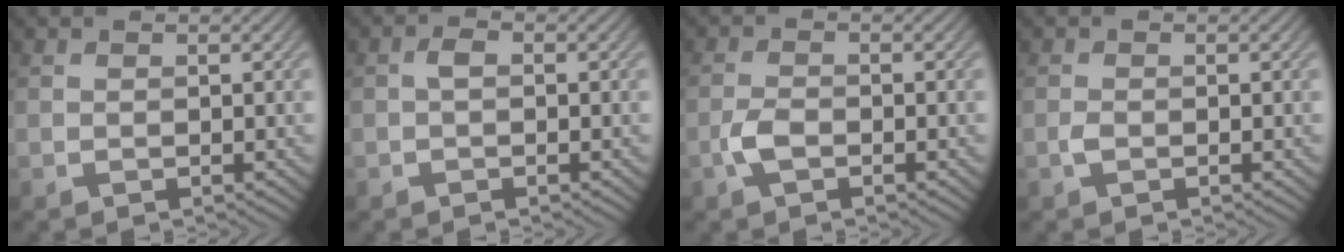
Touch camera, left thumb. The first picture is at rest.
{"total": 1.3, "force": [-0.3, 0.7, 1.1], "torque": [-0.021, 0.006, -0.007]}
{"total": 2.6, "force": [-1.3, 1.3, 2.0], "torque": [-0.045, 0.000, -0.031]}
{"total": 1.0, "force": [-0.5, 0.5, 0.7], "torque": [-0.017, 0.000, -0.011]}